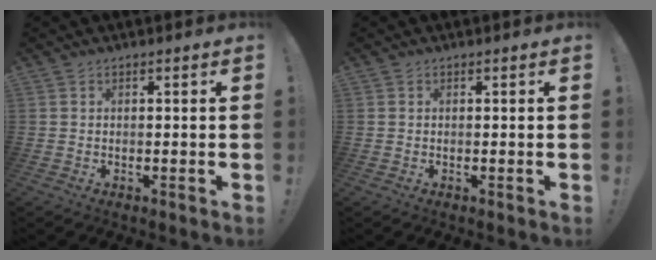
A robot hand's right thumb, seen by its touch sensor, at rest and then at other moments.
{"total": 0.0}